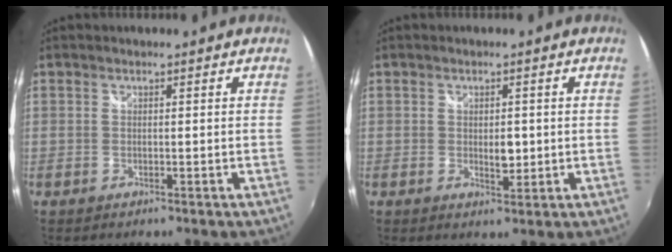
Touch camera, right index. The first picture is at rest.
{"total": 3.0, "force": [-0.2, 1.7, 2.5], "torque": [-0.038, -0.005, -0.001]}